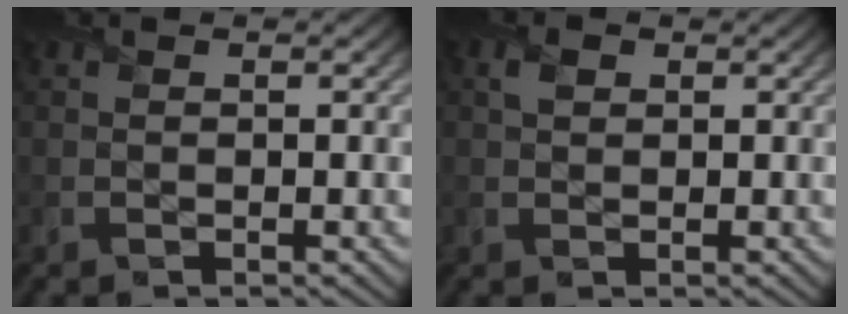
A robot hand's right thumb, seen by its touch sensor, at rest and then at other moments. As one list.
[{"total": 1.7, "force": [0.6, 1.3, 0.9], "torque": [-0.021, 0.003, 0.008]}]